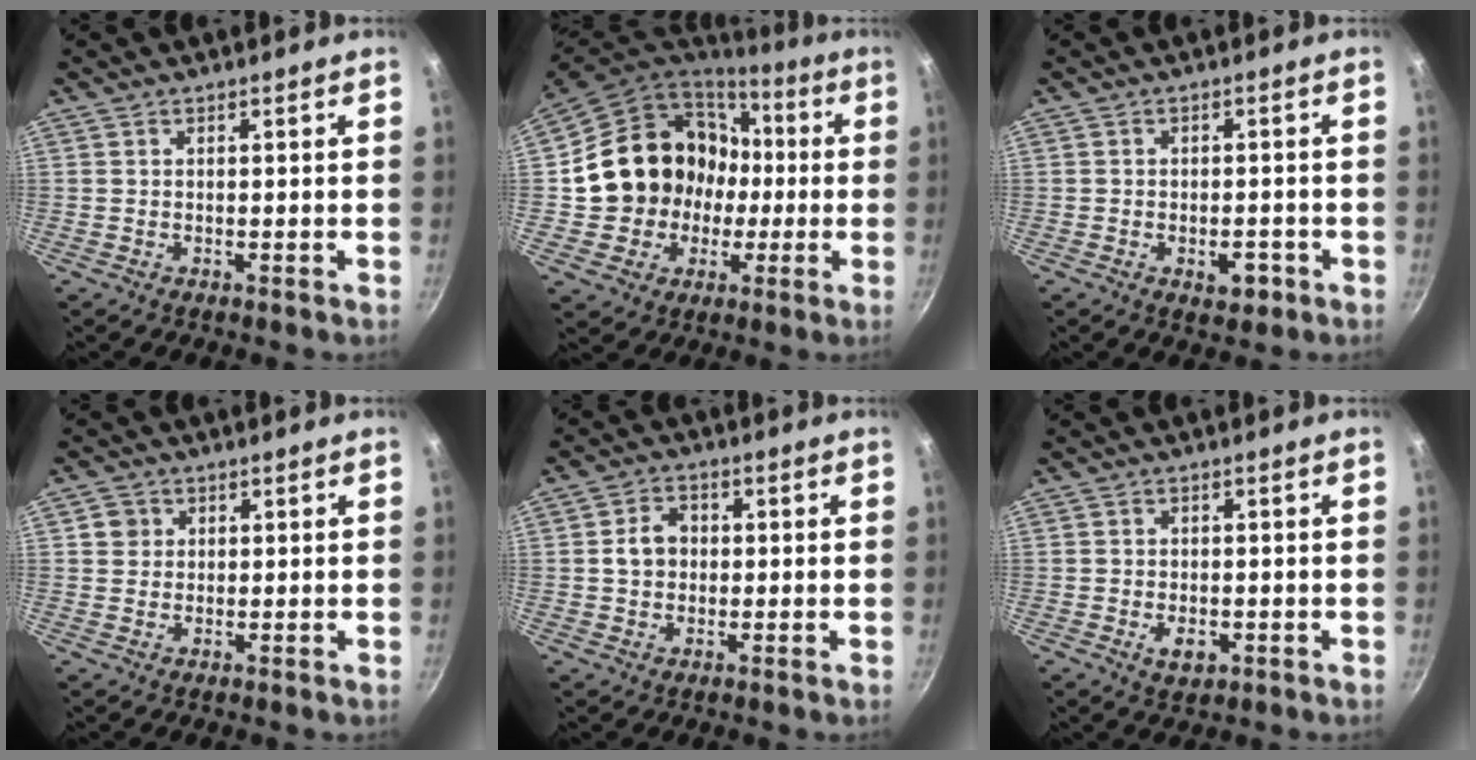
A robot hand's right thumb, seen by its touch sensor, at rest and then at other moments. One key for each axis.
{"total": 18.8, "fx": 0.2, "fy": 16.9, "fz": 8.3, "tx": -0.114, "ty": 0.042, "tz": 0.018}
{"total": 4.2, "fx": -1.8, "fy": 2.6, "fz": 2.8, "tx": -0.020, "ty": 0.013, "tz": -0.019}
{"total": 3.0, "fx": 0.8, "fy": 2.8, "fz": 0.7, "tx": 0.005, "ty": 0.006, "tz": 0.009}
{"total": 5.1, "fx": 0.2, "fy": 4.2, "fz": 2.9, "tx": -0.030, "ty": 0.009, "tz": -0.002}
{"total": 3.8, "fx": -1.2, "fy": 2.5, "fz": 2.5, "tx": -0.035, "ty": 0.002, "tz": -0.013}